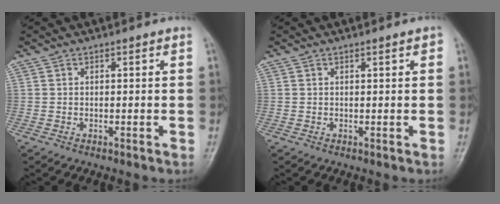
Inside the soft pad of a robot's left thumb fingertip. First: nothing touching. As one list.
[{"total": 1.1, "force": [0.4, 0.2, 0.9], "torque": [-0.013, 0.002, 0.005]}]